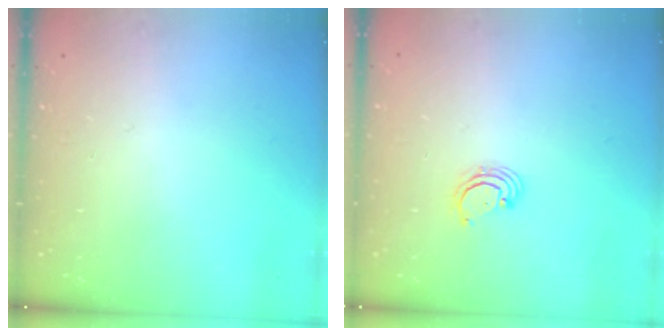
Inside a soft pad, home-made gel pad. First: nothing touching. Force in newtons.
{"total": 2.6, "press": 2.6, "slide": 0.3}